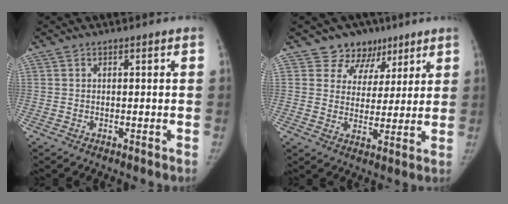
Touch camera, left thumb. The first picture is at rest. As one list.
[{"total": 8.2, "force": [5.3, 6.2, 0.4], "torque": [0.039, -0.027, 0.083]}]